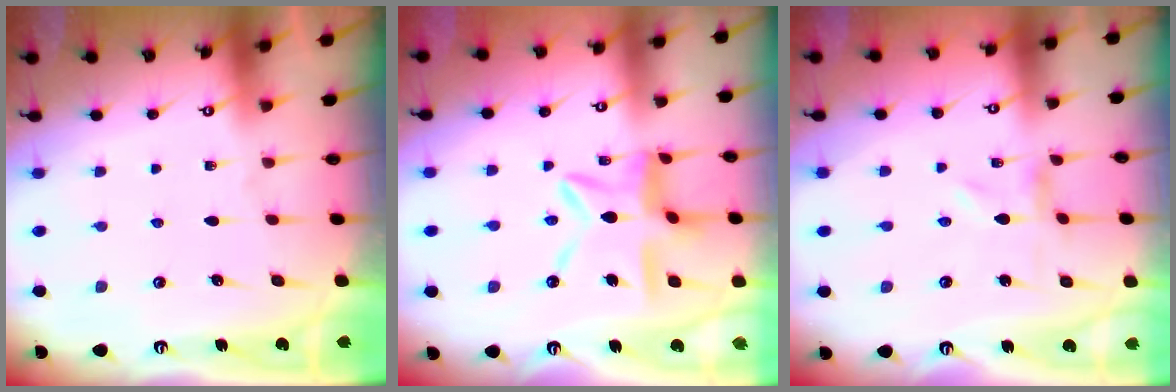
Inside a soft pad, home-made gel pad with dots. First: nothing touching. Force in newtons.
{"total": 14.3, "press": 14.2, "slide": 1.4}
{"total": 0.0}